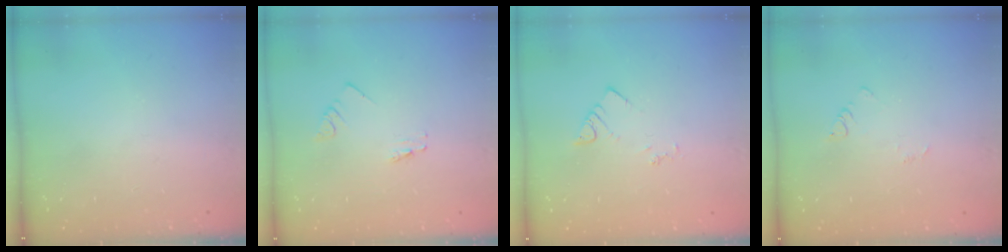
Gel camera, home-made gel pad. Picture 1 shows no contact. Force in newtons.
{"total": 0.7, "press": 0.7, "slide": 0.1}
{"total": 3.2, "press": 3.1, "slide": 0.5}
{"total": 2.4, "press": 2.4, "slide": 0.3}